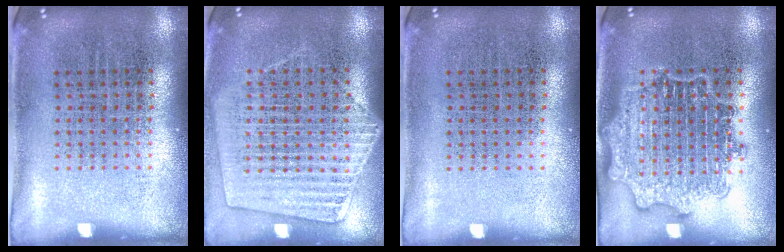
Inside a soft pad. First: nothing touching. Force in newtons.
{"total": 1.6, "press": 1.5, "slide": 0.6}
{"total": 0.0}
{"total": 3.0, "press": 3.0, "slide": 0.5}